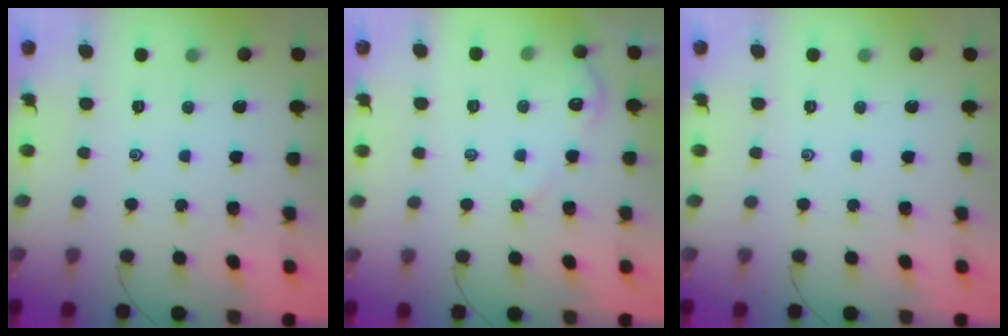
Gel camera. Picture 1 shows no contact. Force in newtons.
{"total": 3.3, "press": 3.3, "slide": 0.3}
{"total": 0.0}